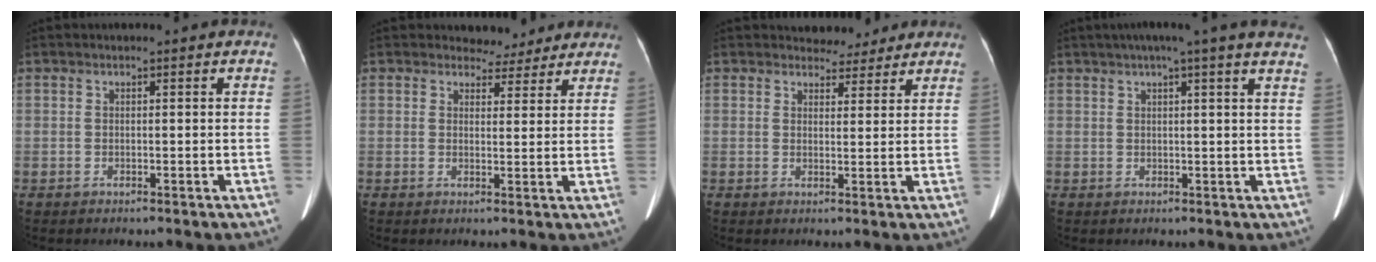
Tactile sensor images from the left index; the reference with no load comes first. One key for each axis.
{"total": 4.6, "fx": 4.1, "fy": 2.0, "fz": -0.1, "tx": 0.011, "ty": -0.002, "tz": 0.042}
{"total": 4.4, "fx": 4.0, "fy": 1.7, "fz": 0.2, "tx": 0.005, "ty": 0.000, "tz": 0.047}
{"total": 13.5, "fx": 10.9, "fy": 0.0, "fz": 8.0, "tx": -0.118, "ty": 0.032, "tz": 0.121}